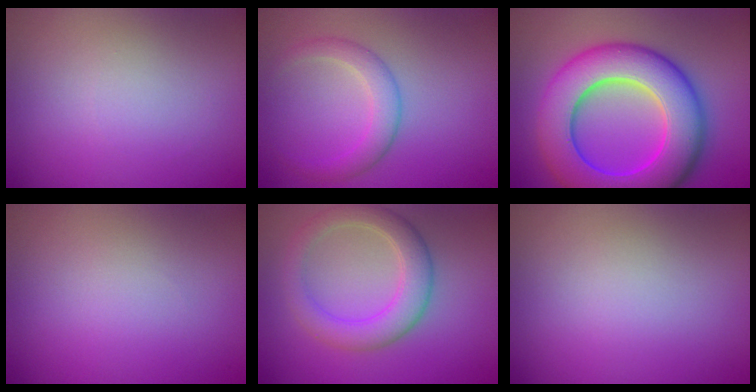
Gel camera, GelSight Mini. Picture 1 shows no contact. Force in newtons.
{"total": 2.7, "press": 2.7, "slide": 0.1}
{"total": 12.2, "press": 12.2, "slide": 0.1}
{"total": 0.0}
{"total": 4.4, "press": 4.4, "slide": 0.3}
{"total": 0.0}